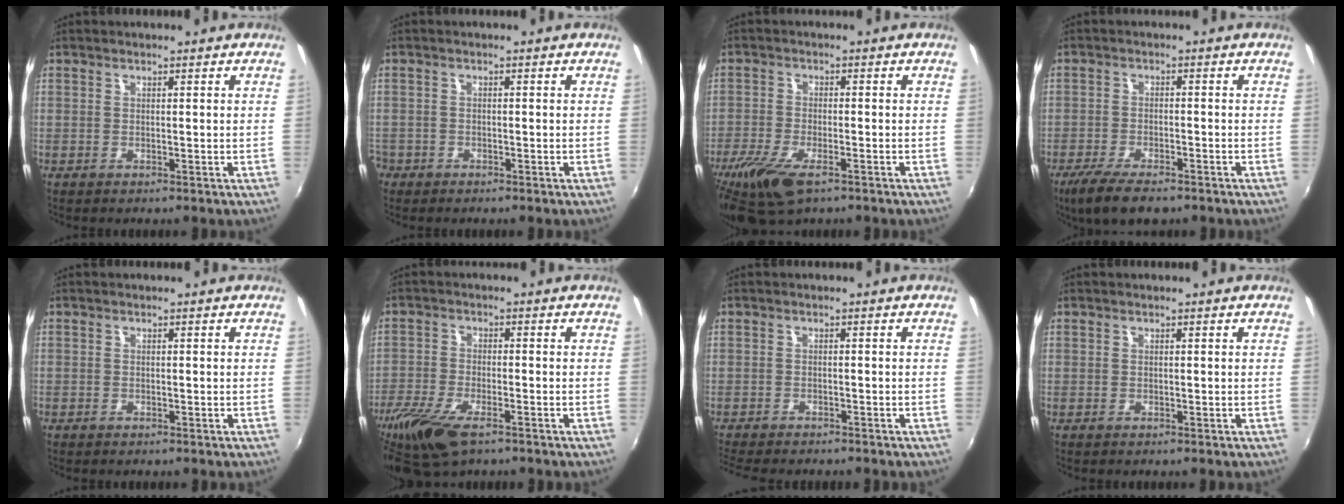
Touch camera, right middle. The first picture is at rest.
{"total": 2.8, "force": [-1.9, 2.0, 0.3], "torque": [-0.022, 0.003, -0.037]}
{"total": 11.2, "force": [-7.2, 4.0, 7.5], "torque": [-0.176, -0.036, -0.134]}
{"total": 8.3, "force": [-6.2, 2.5, 5.0], "torque": [-0.123, -0.023, -0.110]}
{"total": 0.8, "force": [-0.6, 0.5, 0.0], "torque": [-0.003, 0.002, -0.011]}
{"total": 12.5, "force": [-8.3, 4.6, 8.1], "torque": [-0.193, -0.041, -0.159]}
{"total": 7.4, "force": [-6.7, 1.4, 2.9], "torque": [-0.074, -0.022, -0.109]}
{"total": 0.0}